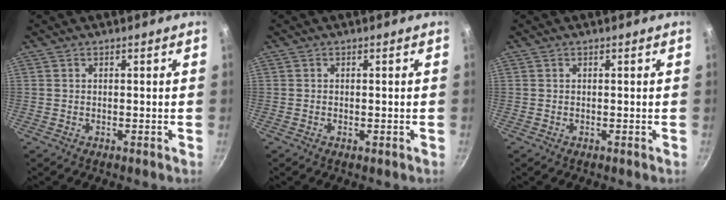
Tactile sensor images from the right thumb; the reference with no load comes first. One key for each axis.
{"total": 0.6, "fx": -0.2, "fy": 0.3, "fz": 0.5, "tx": -0.008, "ty": 0.001, "tz": -0.003}
{"total": 0.0}